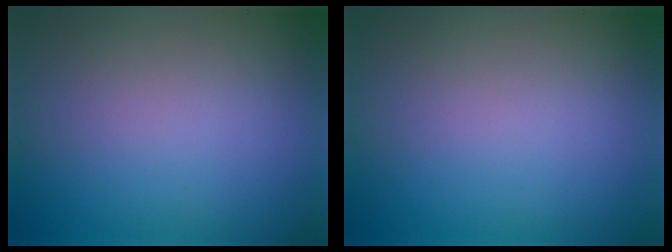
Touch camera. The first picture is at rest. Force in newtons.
{"total": 0.0}